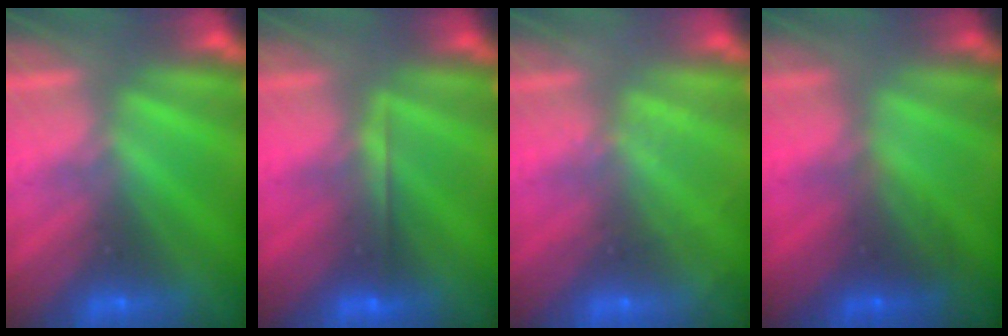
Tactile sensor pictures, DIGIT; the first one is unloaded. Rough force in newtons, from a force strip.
{"total": 2.7}
{"total": 1.8}
{"total": 1.7}